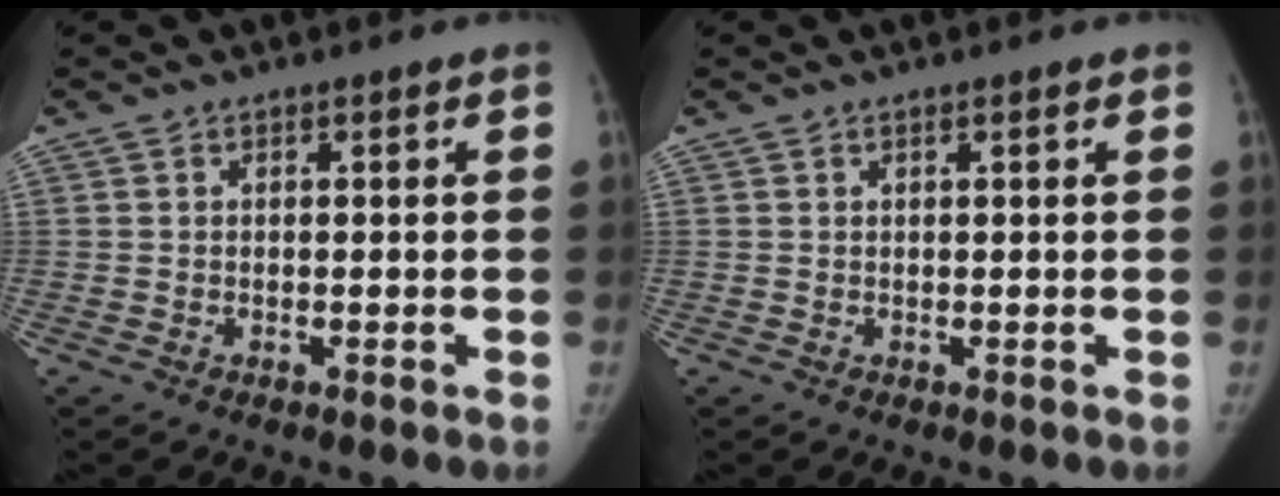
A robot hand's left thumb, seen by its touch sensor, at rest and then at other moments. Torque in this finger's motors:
{"motor_torque": [-0.22, -0.18, 0.08, 0.36, 0.00]}